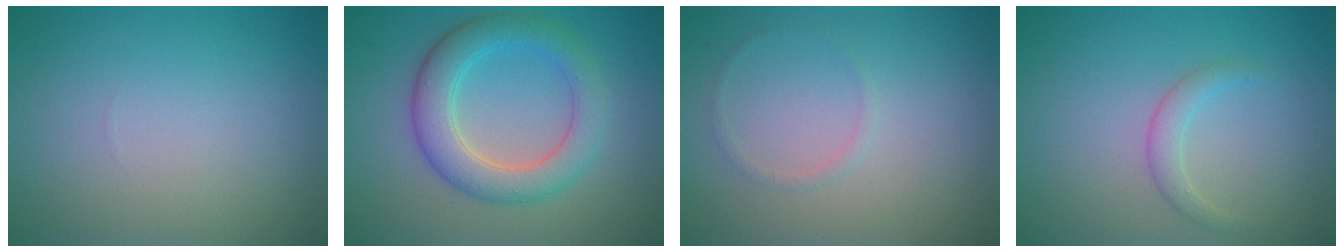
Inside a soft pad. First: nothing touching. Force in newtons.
{"total": 5.3, "press": 5.3, "slide": 0.1}
{"total": 0.6, "press": 0.6, "slide": 0.1}
{"total": 1.5, "press": 1.5, "slide": 0.1}